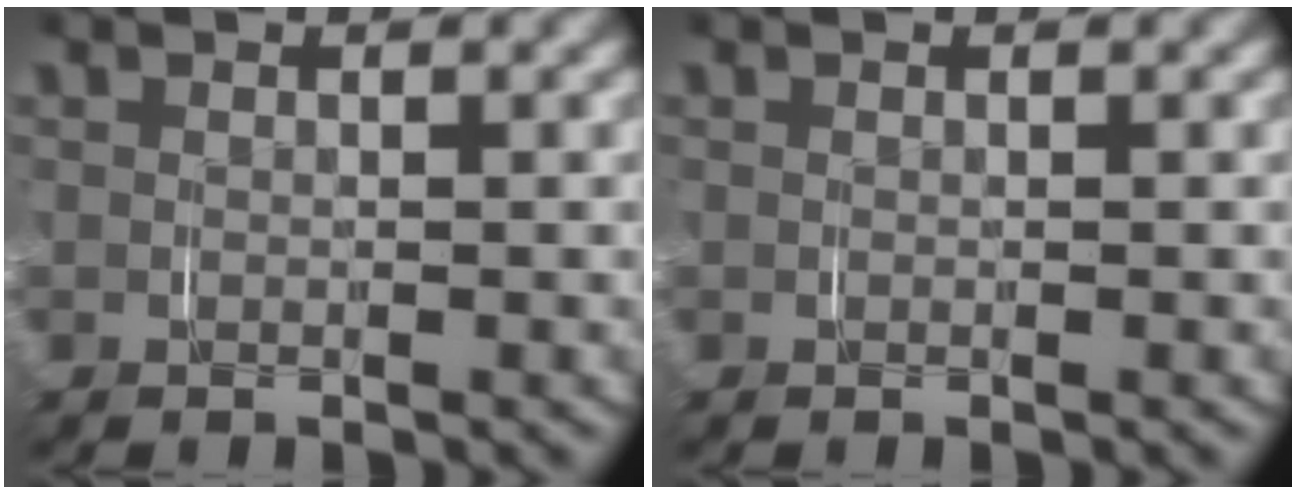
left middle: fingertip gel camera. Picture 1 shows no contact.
{"total": 0.0}